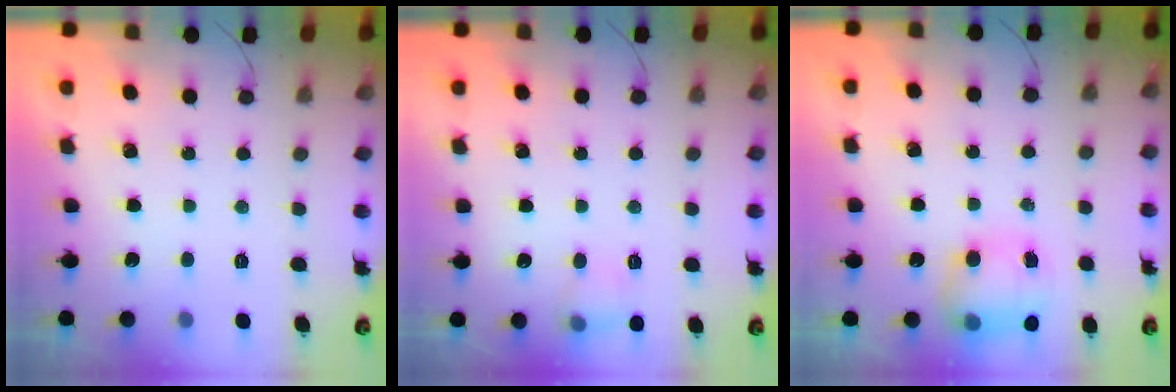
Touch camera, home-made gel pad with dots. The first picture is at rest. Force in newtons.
{"total": 6.2, "press": 5.9, "slide": 1.8}
{"total": 8.4, "press": 8.3, "slide": 1.3}